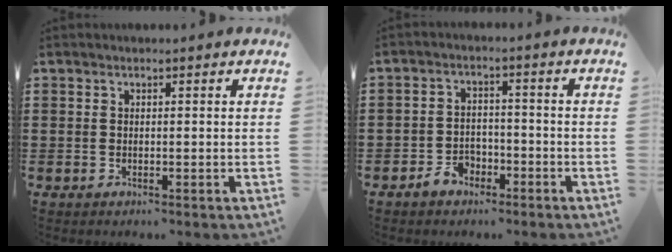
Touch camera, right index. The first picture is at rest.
{"total": 3.7, "force": [-2.5, 2.3, 1.4], "torque": [-0.035, 0.009, -0.053]}